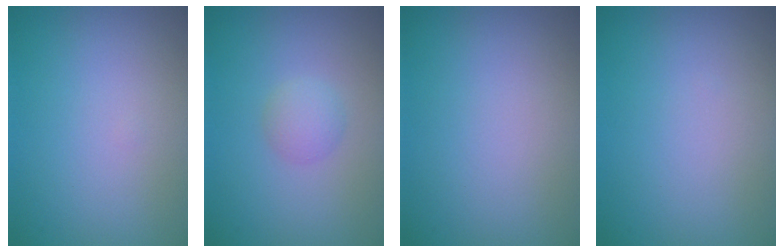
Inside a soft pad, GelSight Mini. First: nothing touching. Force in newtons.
{"total": 1.6, "press": 1.6, "slide": 0.0}
{"total": 0.0}
{"total": 0.0}